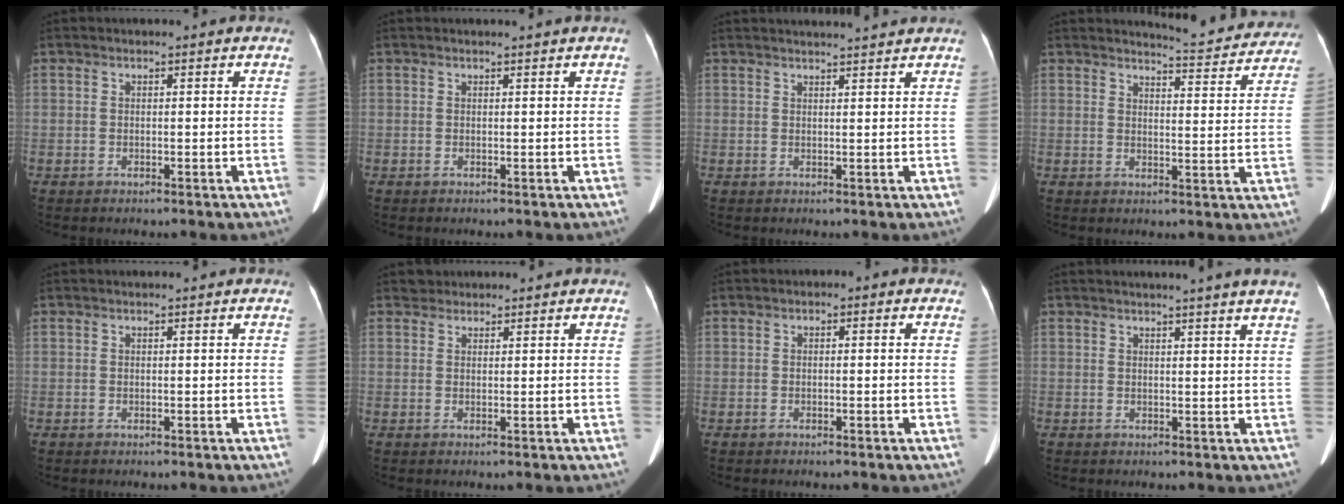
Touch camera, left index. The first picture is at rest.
{"total": 0.0}
{"total": 5.3, "force": [5.1, -0.8, 1.4], "torque": [-0.017, 0.014, 0.060]}
{"total": 10.0, "force": [9.8, 1.1, 1.4], "torque": [-0.013, -0.021, 0.106]}
{"total": 0.7, "force": [0.7, 0.0, 0.3], "torque": [-0.005, 0.012, 0.012]}
{"total": 1.4, "force": [1.1, 0.7, -0.4], "torque": [0.005, 0.009, 0.017]}
{"total": 0.7, "force": [-0.3, 0.5, 0.5], "torque": [-0.003, 0.006, -0.010]}
{"total": 6.6, "force": [5.8, -1.0, 2.8], "torque": [-0.034, 0.008, 0.052]}